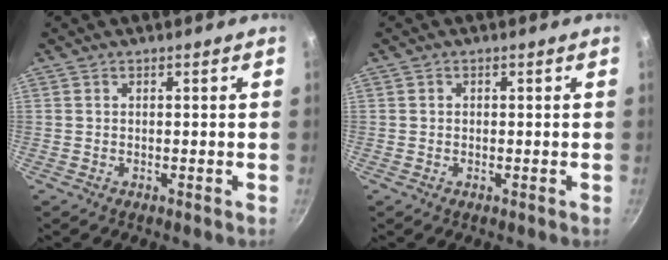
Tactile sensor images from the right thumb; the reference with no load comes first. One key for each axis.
{"total": 0.5, "fx": -0.1, "fy": 0.5, "fz": 0.1, "tx": 0.003, "ty": 0.002, "tz": -0.001}